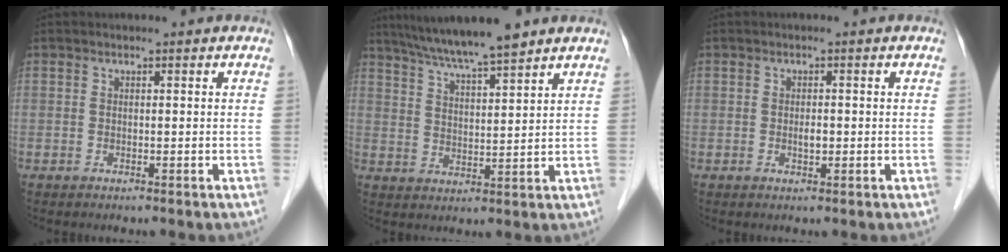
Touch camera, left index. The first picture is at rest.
{"total": 10.7, "force": [9.0, 0.0, 5.8], "torque": [-0.101, 0.018, 0.147]}
{"total": 1.4, "force": [-0.3, 0.6, 1.2], "torque": [-0.023, -0.001, -0.005]}